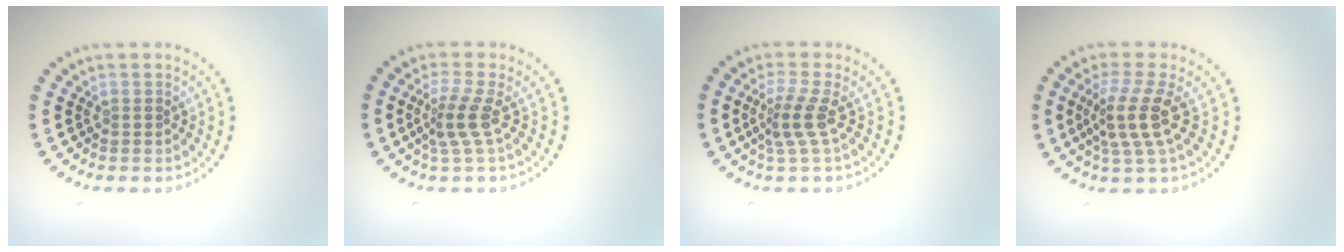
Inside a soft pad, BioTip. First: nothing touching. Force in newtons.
{"total": 2.6, "press": 1.9, "slide": 1.8}
{"total": 2.6, "press": 1.9, "slide": 1.8}
{"total": 3.7, "press": 3.0, "slide": 2.2}